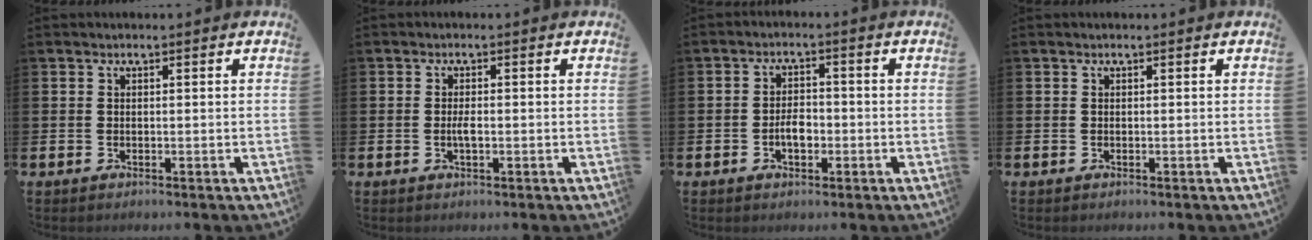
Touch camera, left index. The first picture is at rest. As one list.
[{"total": 1.8, "force": [-0.1, 0.9, 1.6], "torque": [-0.027, 0.001, -0.004]}, {"total": 3.1, "force": [-0.9, 1.8, 2.4], "torque": [-0.035, 0.000, -0.020]}, {"total": 0.0}]